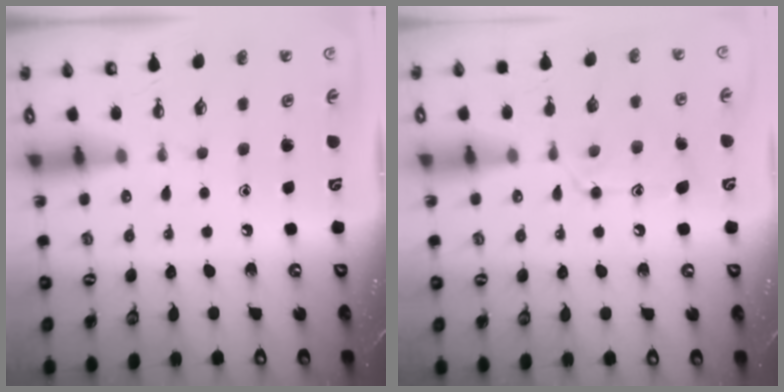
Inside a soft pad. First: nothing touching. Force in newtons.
{"total": 12.9, "press": 12.9, "slide": 1.0}